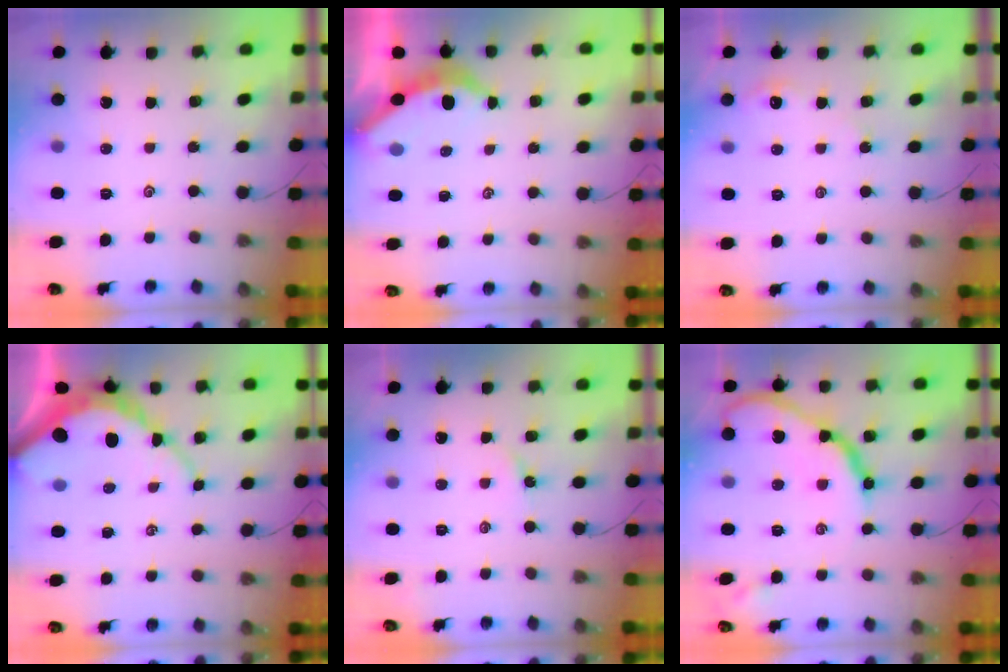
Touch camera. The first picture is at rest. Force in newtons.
{"total": 3.8, "press": 3.7, "slide": 0.4}
{"total": 2.7, "press": 2.7, "slide": 0.3}
{"total": 10.6, "press": 10.6, "slide": 1.1}
{"total": 1.9, "press": 1.9, "slide": 0.3}
{"total": 17.6, "press": 17.6, "slide": 1.6}